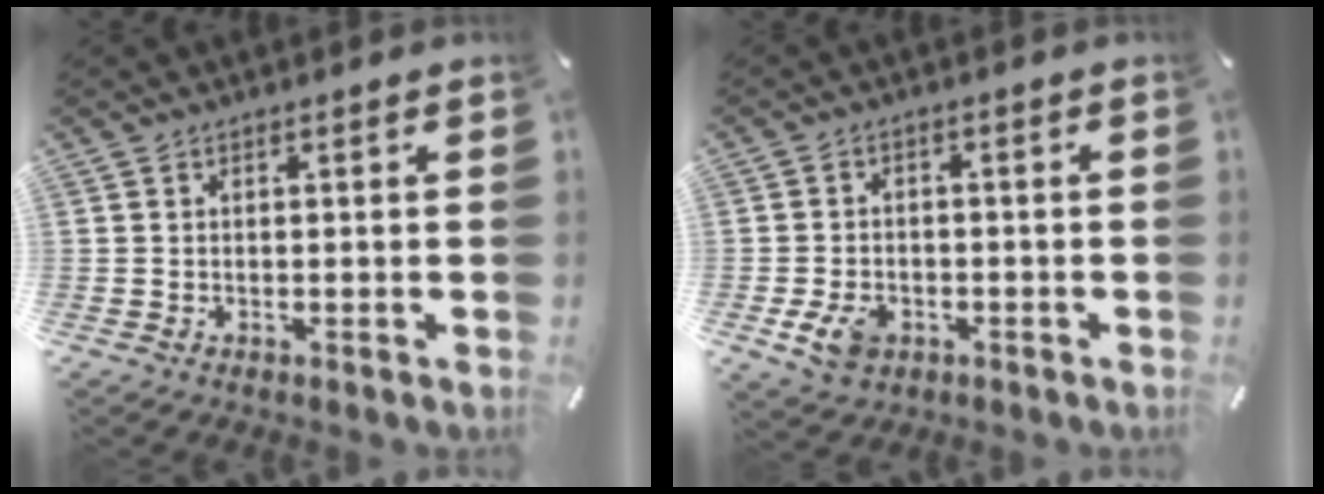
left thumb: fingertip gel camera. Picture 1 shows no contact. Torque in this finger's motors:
{"motor_torque": [0.46, 1.86, 0.10, -0.09, 0.25]}